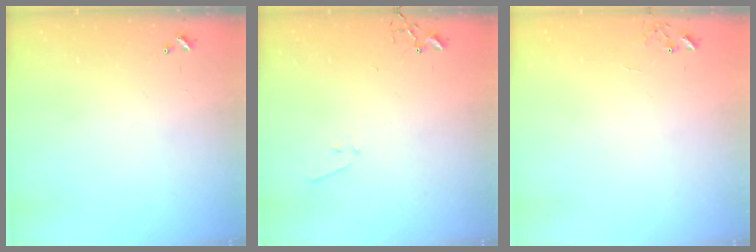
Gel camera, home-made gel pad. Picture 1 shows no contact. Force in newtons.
{"total": 5.7, "press": 5.7, "slide": 0.7}
{"total": 6.5, "press": 6.5, "slide": 0.5}